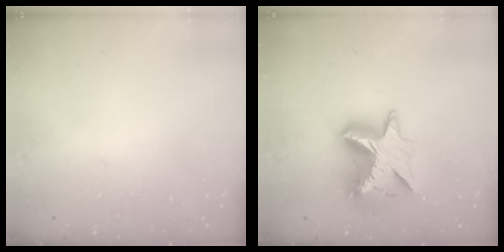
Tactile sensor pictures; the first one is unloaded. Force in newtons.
{"total": 12.1, "press": 12.0, "slide": 1.0}